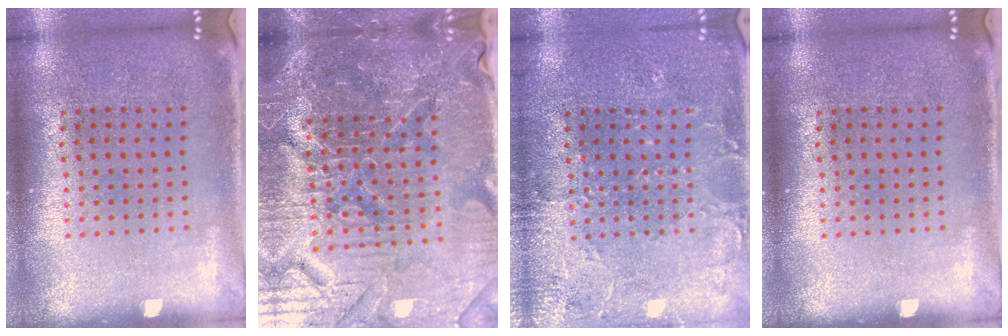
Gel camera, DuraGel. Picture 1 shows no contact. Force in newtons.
{"total": 6.2, "press": 5.7, "slide": 2.3}
{"total": 3.4, "press": 3.3, "slide": 0.4}
{"total": 0.0}